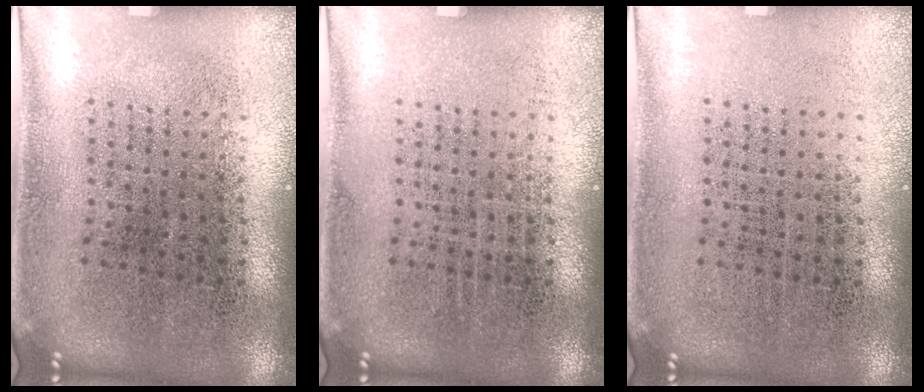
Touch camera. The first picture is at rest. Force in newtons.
{"total": 0.0}
{"total": 0.0}